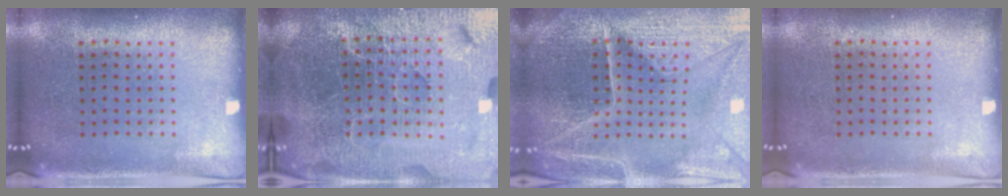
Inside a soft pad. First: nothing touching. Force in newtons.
{"total": 7.2, "press": 6.2, "slide": 3.7}
{"total": 5.8, "press": 5.3, "slide": 2.4}
{"total": 0.0}